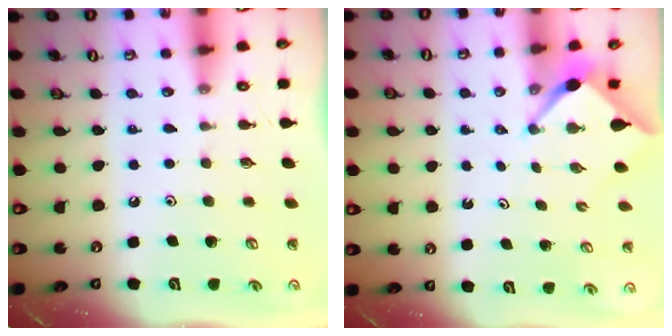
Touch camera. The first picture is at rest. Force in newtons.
{"total": 2.7, "press": 2.6, "slide": 0.3}